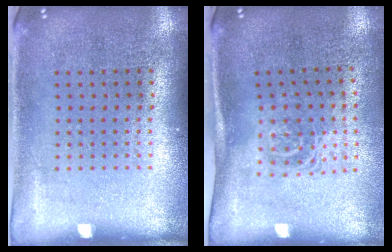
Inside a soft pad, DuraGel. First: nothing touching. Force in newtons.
{"total": 1.5, "press": 1.1, "slide": 1.0}